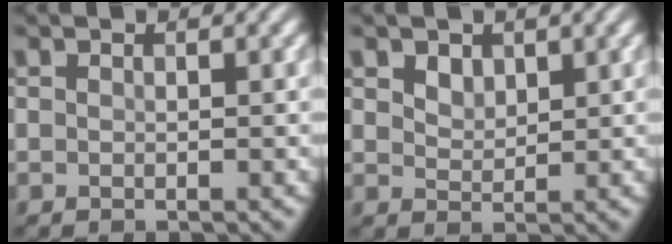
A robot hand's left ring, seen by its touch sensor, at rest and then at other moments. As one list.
[{"total": 1.5, "force": [1.0, 1.0, 0.6], "torque": [-0.013, -0.004, 0.020]}]